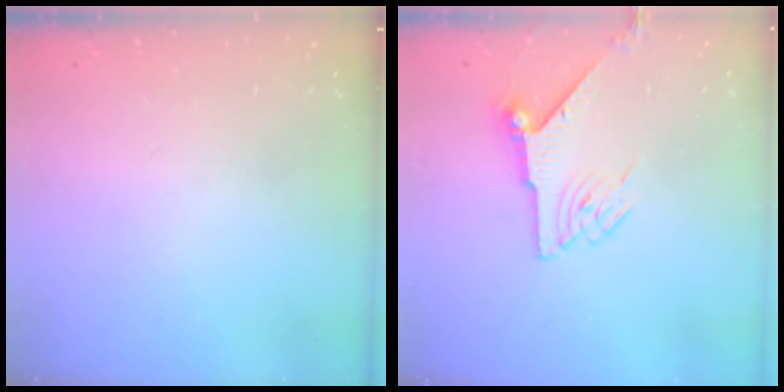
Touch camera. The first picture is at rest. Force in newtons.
{"total": 7.5, "press": 7.5, "slide": 0.3}